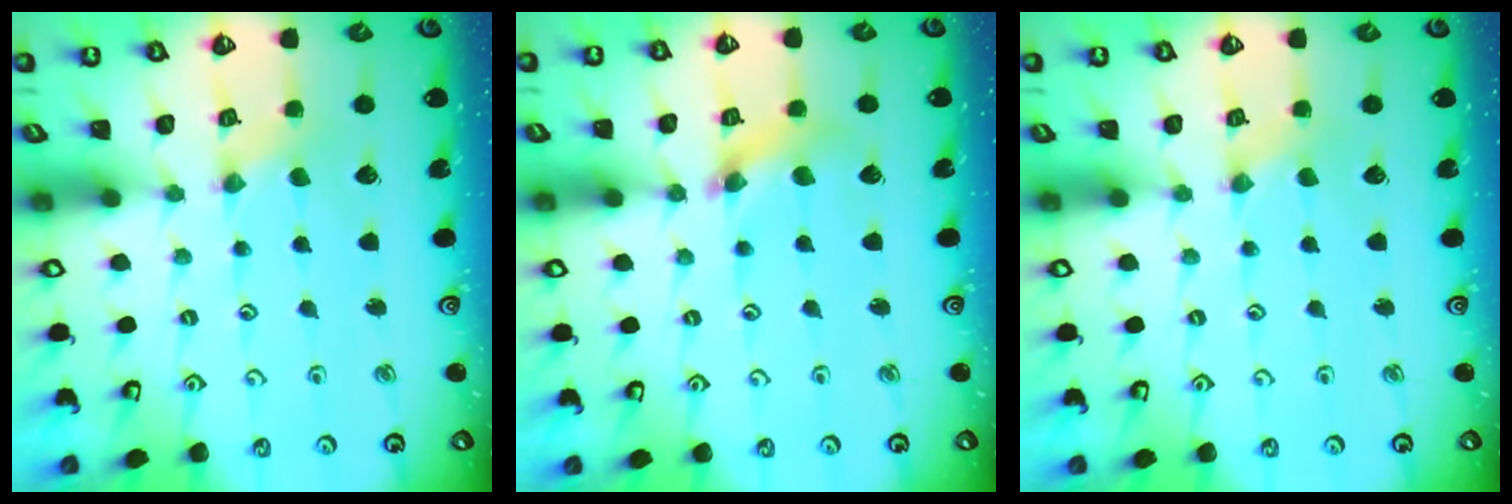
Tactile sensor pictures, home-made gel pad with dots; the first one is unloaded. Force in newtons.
{"total": 6.2, "press": 6.1, "slide": 0.7}
{"total": 0.0}